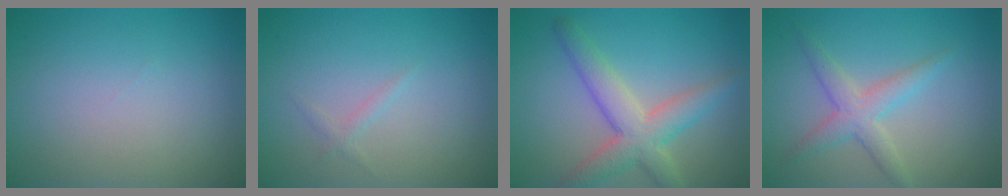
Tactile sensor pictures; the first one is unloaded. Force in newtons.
{"total": 0.7, "press": 0.7, "slide": 0.1}
{"total": 5.2, "press": 5.2, "slide": 0.5}
{"total": 3.0, "press": 3.0, "slide": 0.1}